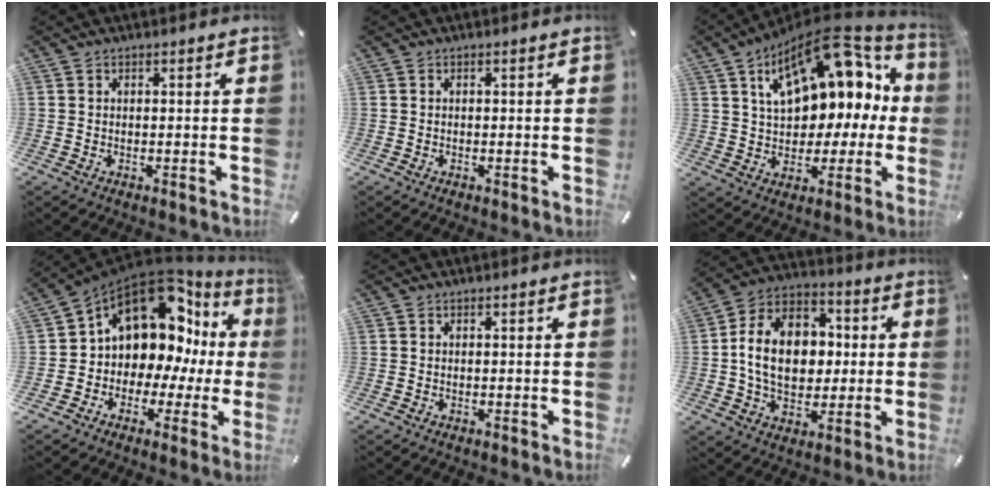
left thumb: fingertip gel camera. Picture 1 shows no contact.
{"total": 0.0}
{"total": 19.3, "force": [8.6, 11.2, 13.2], "torque": [-0.201, -0.048, 0.149]}
{"total": 13.3, "force": [6.4, 9.5, 6.9], "torque": [-0.107, -0.071, 0.107]}
{"total": 0.0}
{"total": 15.7, "force": [-0.2, 11.9, 10.3], "torque": [-0.210, 0.013, -0.006]}